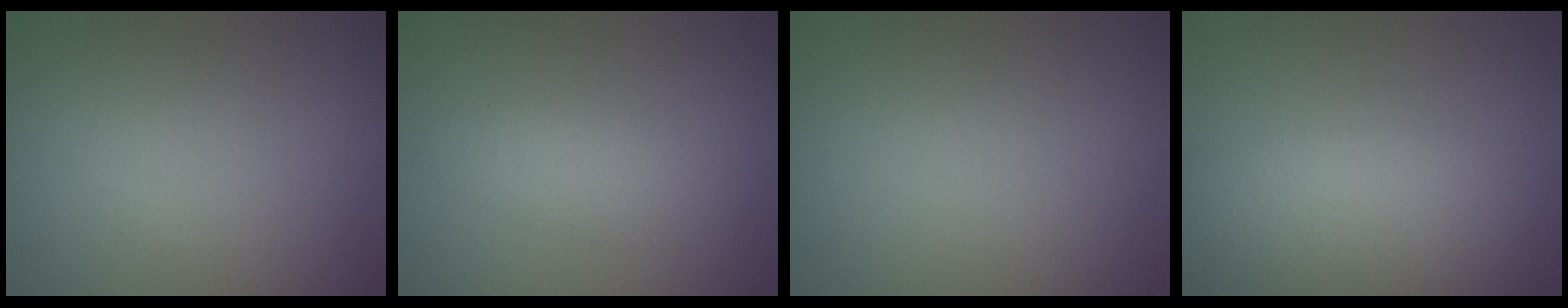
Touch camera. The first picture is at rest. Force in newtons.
{"total": 2.3, "press": 2.3, "slide": 0.1}
{"total": 0.0}
{"total": 8.7, "press": 8.7, "slide": 0.5}